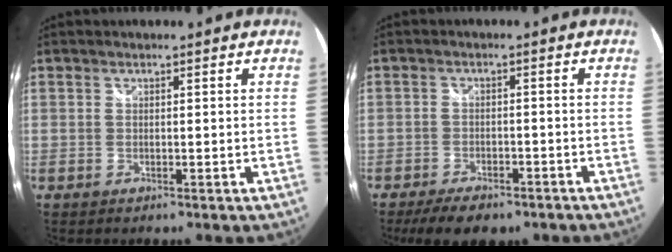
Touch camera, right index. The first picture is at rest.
{"total": 8.3, "force": [-6.1, 3.9, 4.0], "torque": [-0.096, -0.005, -0.092]}